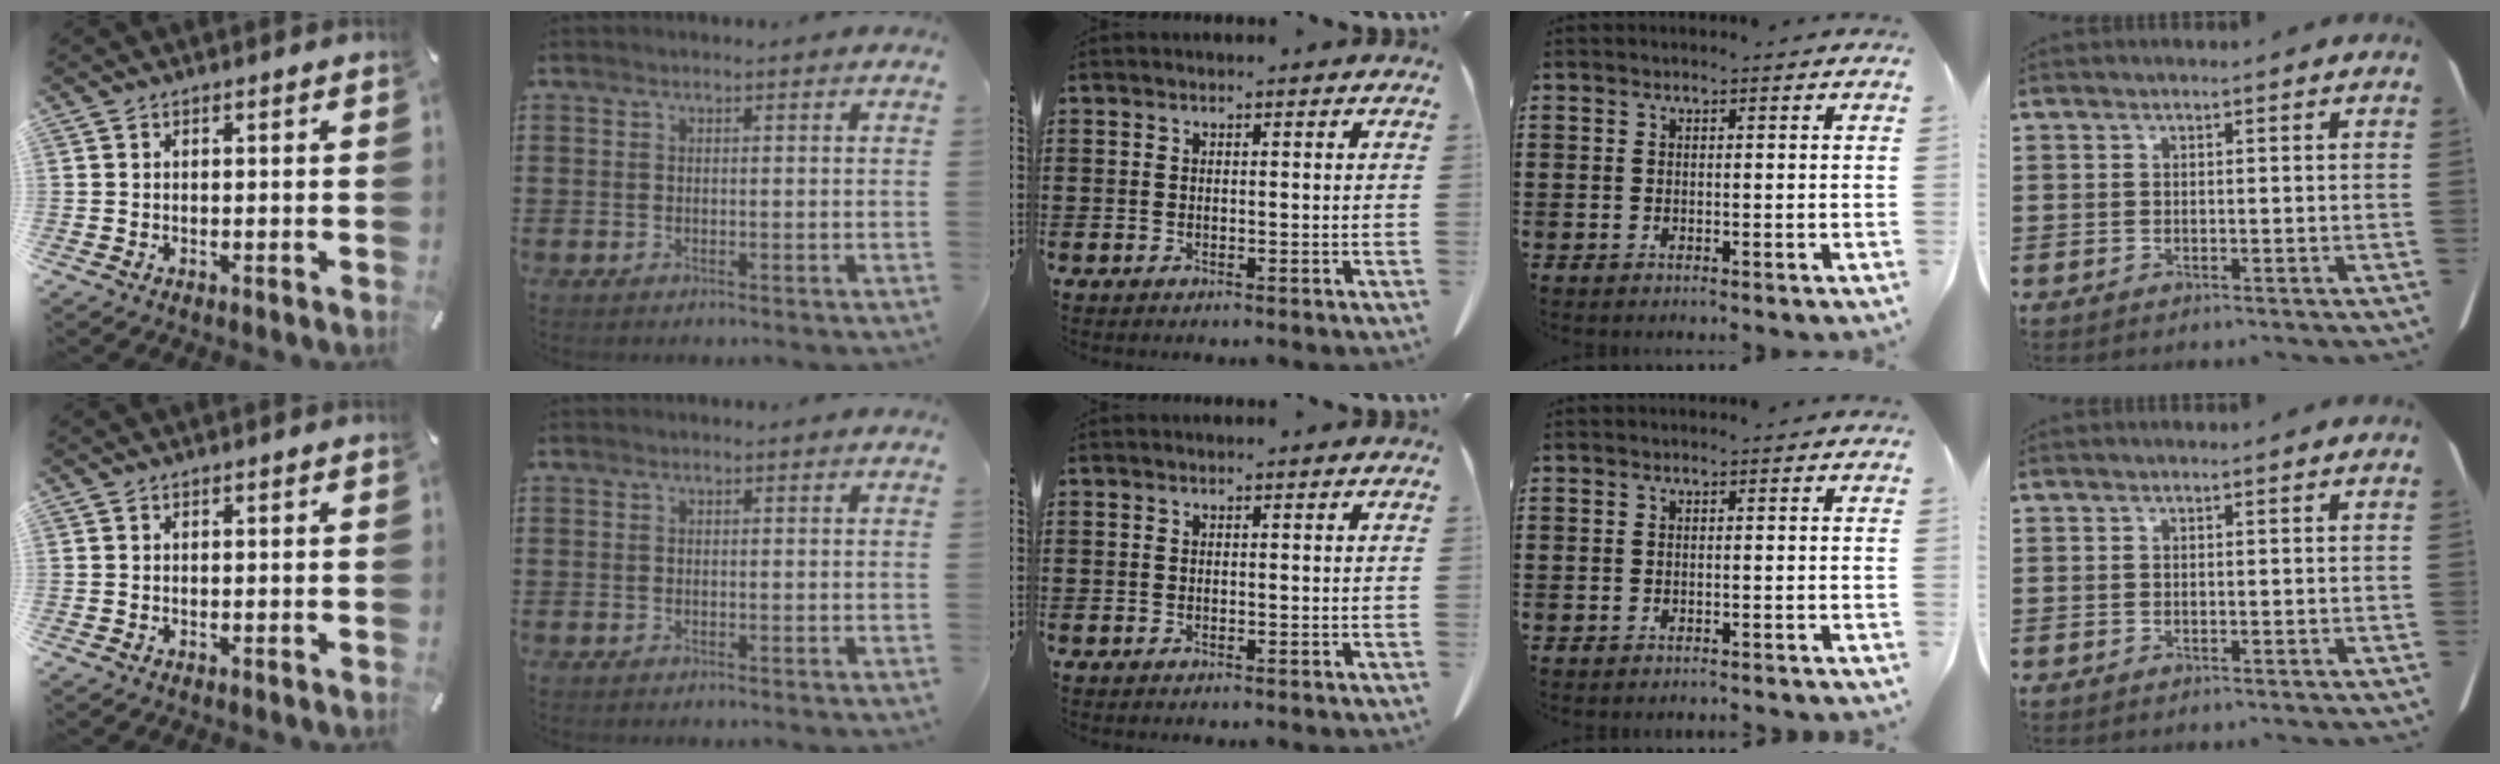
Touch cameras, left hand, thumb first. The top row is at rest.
{"ring": {"total": 0.7, "force": [-0.7, 0.0, 0.1], "torque": [-0.004, -0.001, -0.014]}}